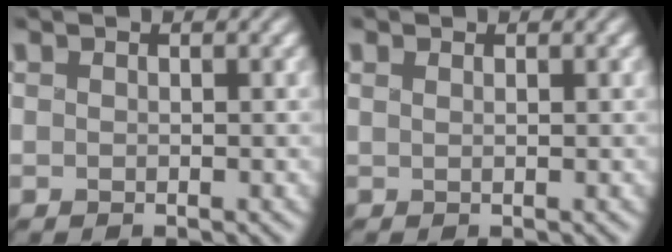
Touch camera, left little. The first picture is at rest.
{"total": 0.0}